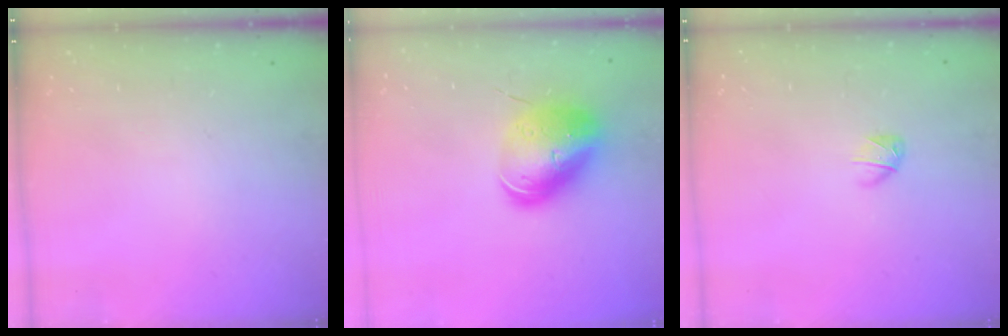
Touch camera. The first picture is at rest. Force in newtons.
{"total": 12.9, "press": 12.7, "slide": 2.0}
{"total": 3.4, "press": 3.3, "slide": 0.7}